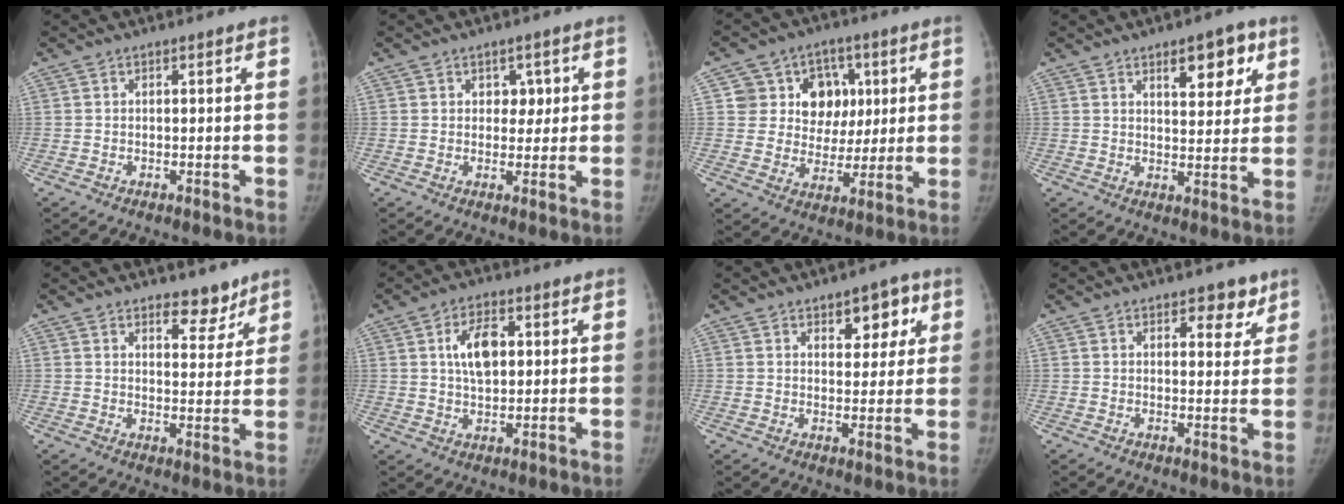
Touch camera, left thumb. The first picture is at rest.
{"total": 3.2, "force": [1.1, 2.6, 1.5], "torque": [0.011, -0.004, 0.012]}
{"total": 12.4, "force": [3.5, 11.1, 4.3], "torque": [-0.010, 0.003, 0.058]}
{"total": 8.6, "force": [4.5, 3.9, 6.2], "torque": [-0.054, -0.022, 0.063]}
{"total": 5.5, "force": [4.2, 2.7, 2.3], "torque": [0.000, -0.030, 0.061]}
{"total": 7.7, "force": [1.8, 4.5, 6.0], "torque": [-0.088, -0.001, 0.030]}
{"total": 7.2, "force": [3.5, 4.1, 4.8], "torque": [-0.026, -0.014, 0.045]}
{"total": 4.7, "force": [3.0, 2.5, 2.6], "torque": [-0.002, -0.017, 0.038]}